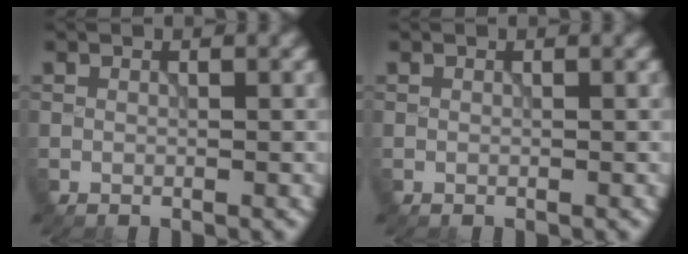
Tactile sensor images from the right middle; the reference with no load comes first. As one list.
[{"total": 0.0}]